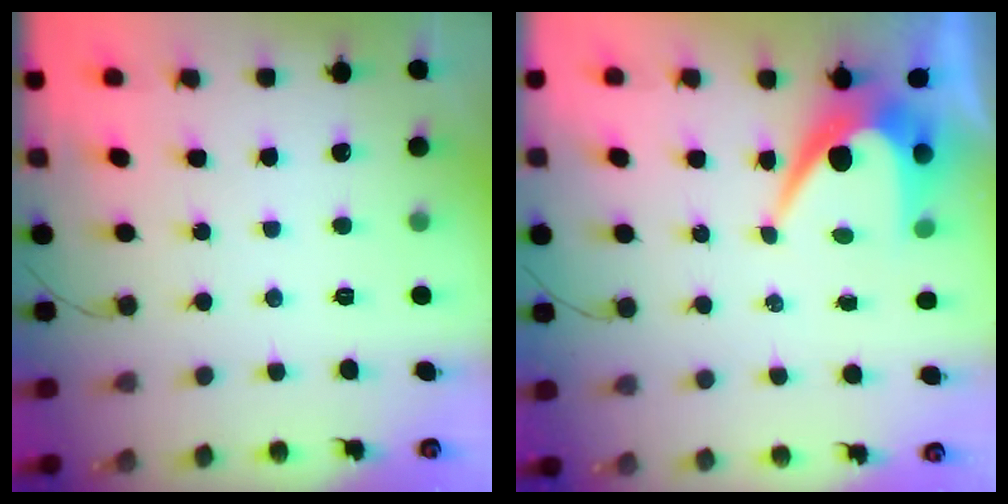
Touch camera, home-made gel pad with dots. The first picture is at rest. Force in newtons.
{"total": 7.4, "press": 7.4, "slide": 0.5}